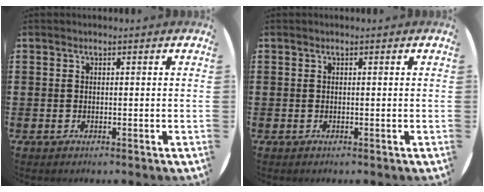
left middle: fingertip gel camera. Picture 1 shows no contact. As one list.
[{"total": 0.0}]